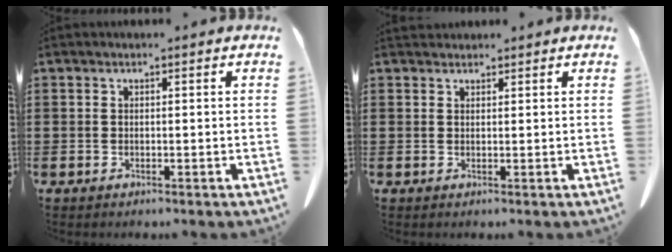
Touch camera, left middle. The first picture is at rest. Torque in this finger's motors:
{"motor_torque": [0.27, 0.24, 0.02, 0.02]}